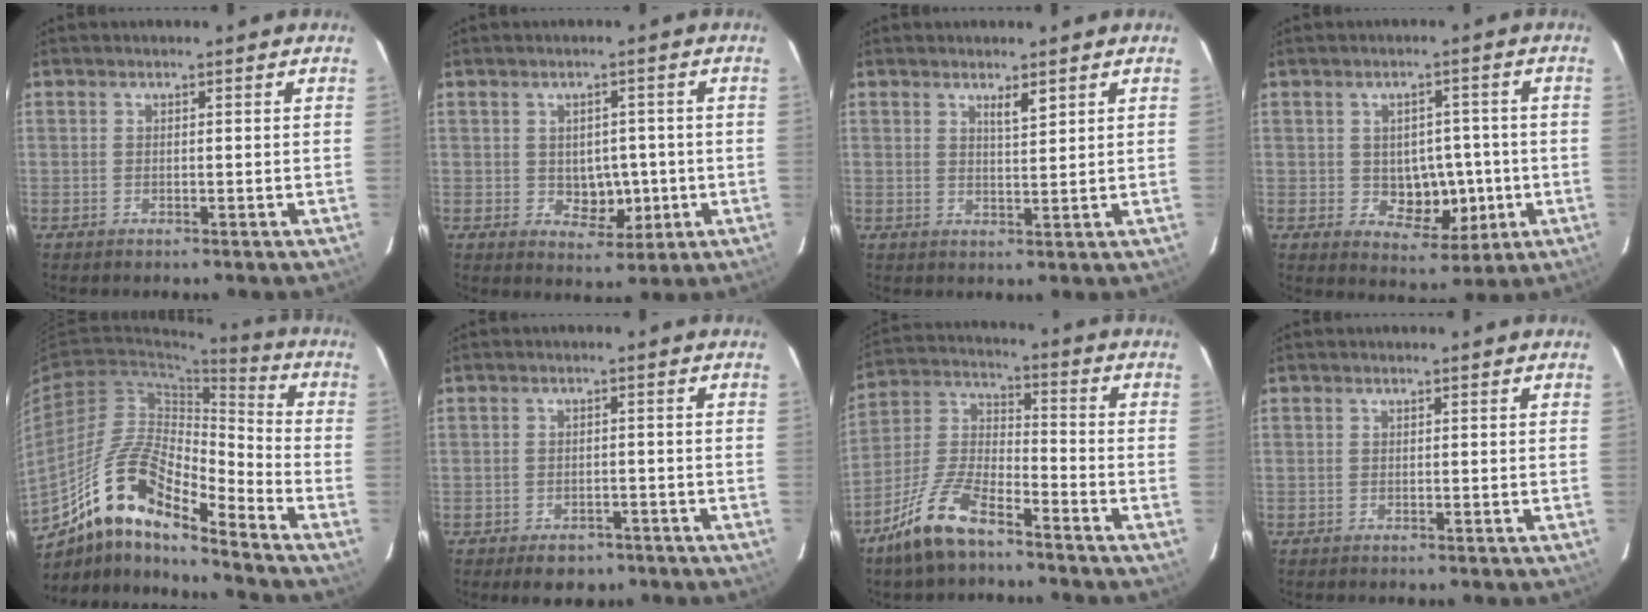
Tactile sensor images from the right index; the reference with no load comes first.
{"total": 5.0, "force": [-0.5, 3.5, 3.5], "torque": [-0.039, 0.004, 0.003]}
{"total": 2.2, "force": [1.5, 0.2, 1.6], "torque": [-0.031, -0.004, 0.029]}
{"total": 7.0, "force": [-0.8, 4.8, 5.1], "torque": [-0.062, 0.009, 0.000]}
{"total": 14.6, "force": [-10.2, 3.4, 10.0], "torque": [-0.189, 0.021, -0.180]}
{"total": 4.2, "force": [-2.8, 2.6, 1.5], "torque": [-0.019, 0.003, -0.033]}
{"total": 11.4, "force": [-8.3, 3.3, 7.1], "torque": [-0.162, -0.003, -0.164]}
{"total": 0.0}